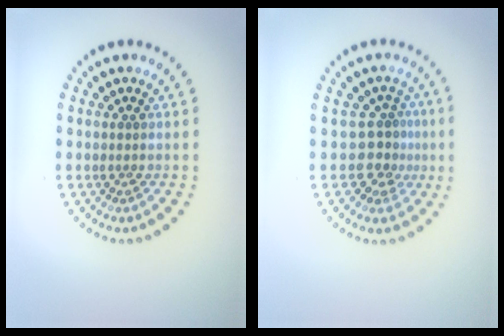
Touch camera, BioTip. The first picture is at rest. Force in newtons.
{"total": 2.7, "press": 2.0, "slide": 1.9}